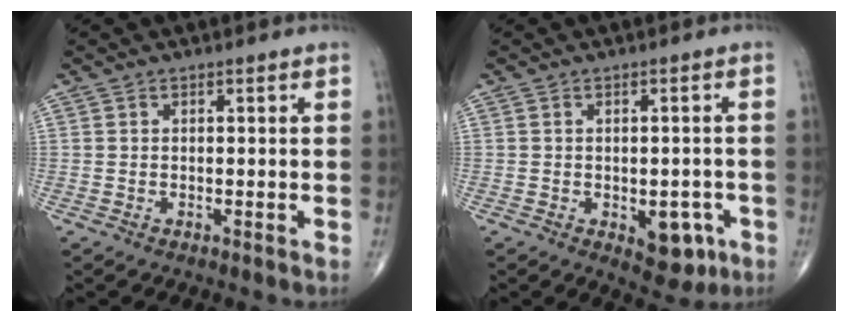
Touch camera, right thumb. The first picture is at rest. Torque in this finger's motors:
{"motor_torque": [2.64, 2.37, 0.37, -0.59, 0.00]}